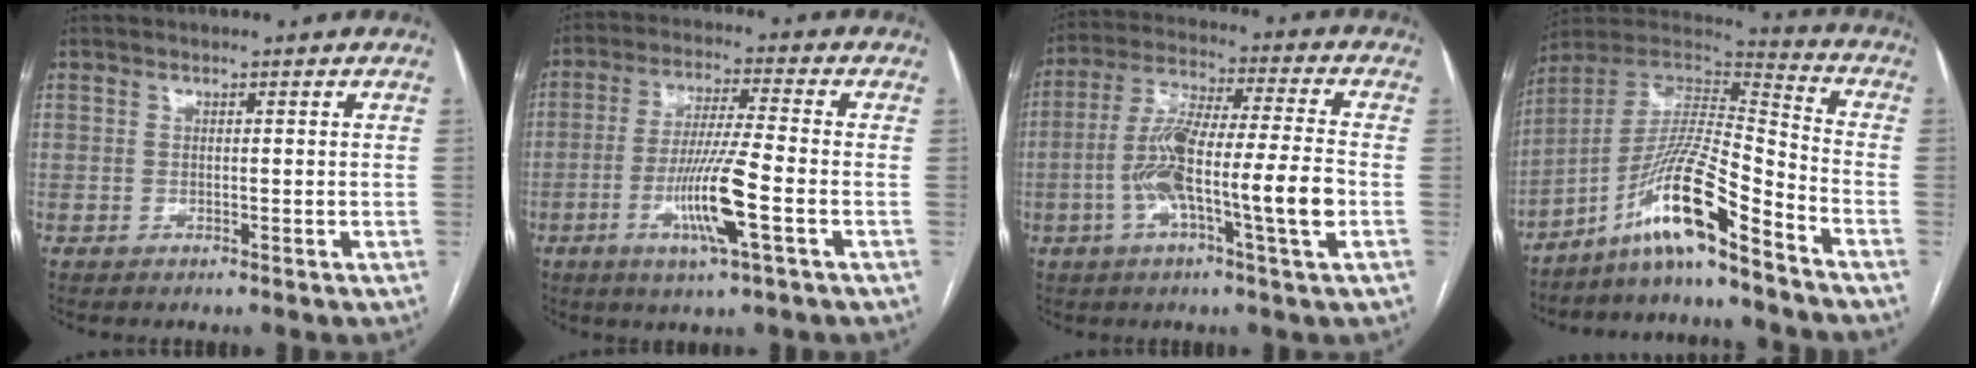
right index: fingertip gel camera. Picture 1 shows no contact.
{"total": 10.5, "force": [-3.5, -0.2, 9.9], "torque": [-0.194, -0.012, -0.067]}
{"total": 14.1, "force": [-3.5, 0.7, 13.6], "torque": [-0.254, 0.008, -0.067]}
{"total": 14.4, "force": [-10.0, 0.1, 10.3], "torque": [-0.195, 0.010, -0.182]}